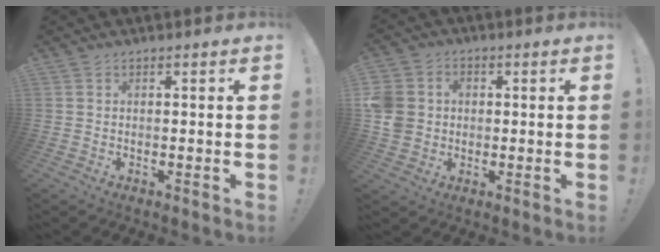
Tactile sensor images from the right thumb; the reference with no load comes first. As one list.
[{"total": 8.5, "force": [-0.1, 7.8, 3.5], "torque": [-0.072, 0.004, -0.001]}]